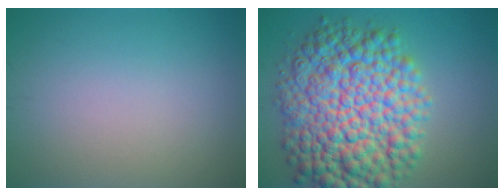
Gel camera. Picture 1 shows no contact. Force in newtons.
{"total": 13.2, "press": 13.2, "slide": 0.2}